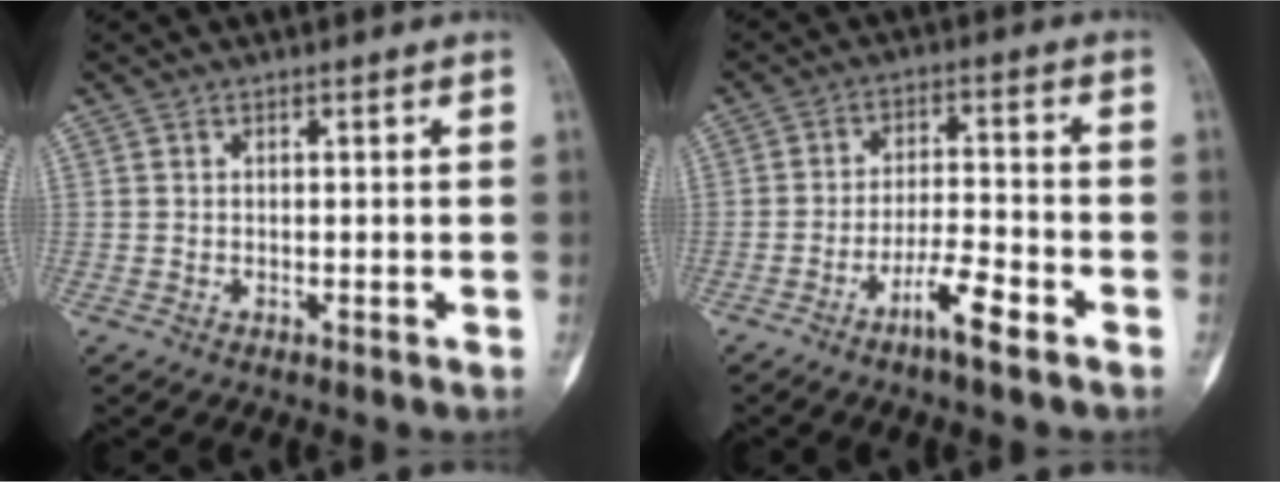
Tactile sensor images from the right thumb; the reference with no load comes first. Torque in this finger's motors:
{"motor_torque": [-0.03, 0.20, -0.21, 0.04, -0.06]}